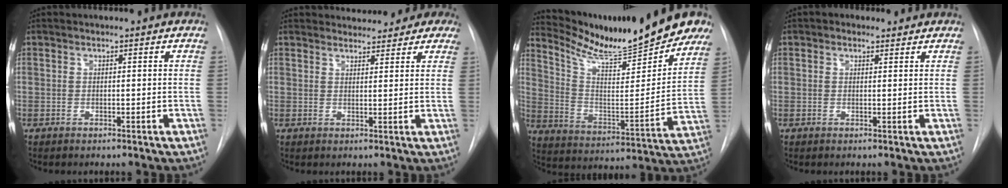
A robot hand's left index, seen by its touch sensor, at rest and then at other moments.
{"total": 9.5, "force": [8.5, 3.7, 1.6], "torque": [0.006, 0.010, 0.084]}
{"total": 21.9, "force": [19.6, 2.8, 9.3], "torque": [-0.151, -0.038, 0.293]}
{"total": 1.7, "force": [1.1, 1.2, 0.4], "torque": [-0.009, 0.011, 0.014]}